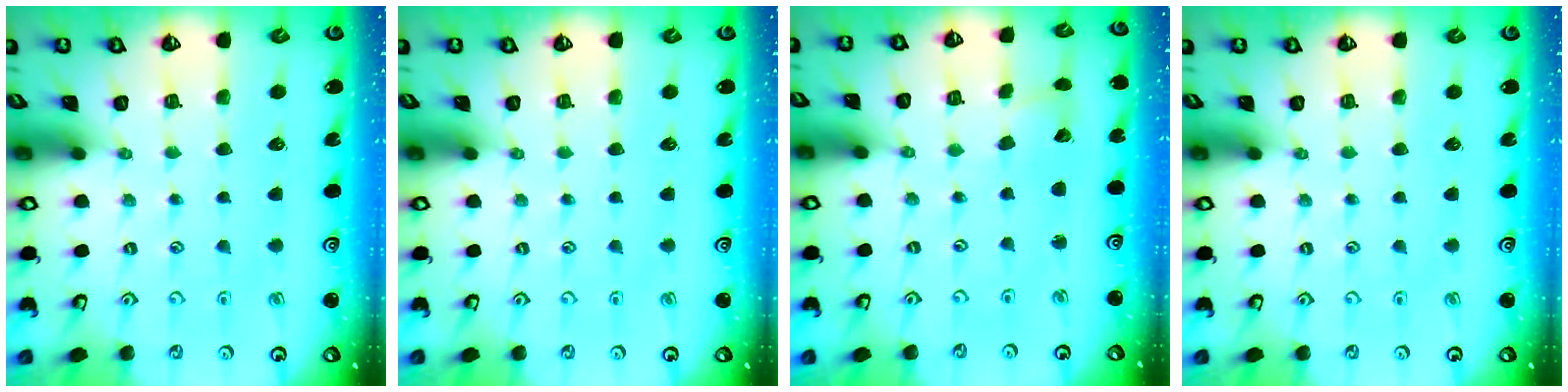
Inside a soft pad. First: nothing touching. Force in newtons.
{"total": 0.0}
{"total": 2.8, "press": 2.8, "slide": 0.4}
{"total": 0.0}